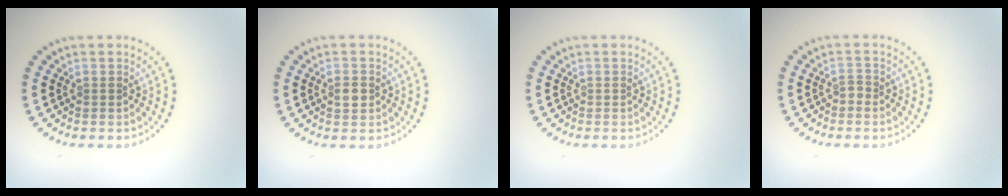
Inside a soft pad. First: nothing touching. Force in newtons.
{"total": 1.6, "press": 1.6, "slide": 0.2}
{"total": 0.0}
{"total": 0.9, "press": 0.6, "slide": 0.6}